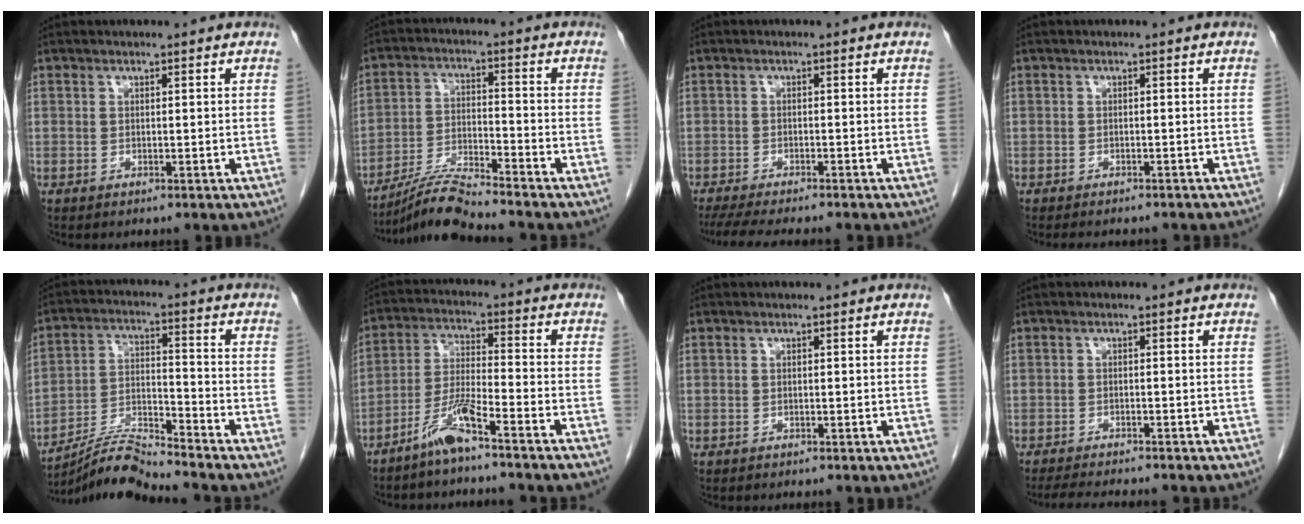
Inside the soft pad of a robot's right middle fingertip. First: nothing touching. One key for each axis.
{"total": 7.8, "fx": -7.3, "fy": -1.1, "fz": 2.5, "tx": -0.052, "ty": -0.017, "tz": -0.137}
{"total": 9.6, "fx": -8.2, "fy": 1.3, "fz": 4.9, "tx": -0.067, "ty": -0.012, "tz": -0.121}
{"total": 6.1, "fx": -5.3, "fy": 1.7, "fz": 2.5, "tx": -0.028, "ty": -0.003, "tz": -0.060}
{"total": 7.9, "fx": -7.6, "fy": -1.2, "fz": 1.7, "tx": -0.038, "ty": 0.005, "tz": -0.140}
{"total": 6.9, "fx": -5.2, "fy": -0.3, "fz": 4.6, "tx": -0.101, "ty": -0.008, "tz": -0.106}
{"total": 0.0}
{"total": 6.3, "fx": -5.7, "fy": 0.7, "fz": 2.6, "tx": -0.038, "ty": -0.013, "tz": -0.086}